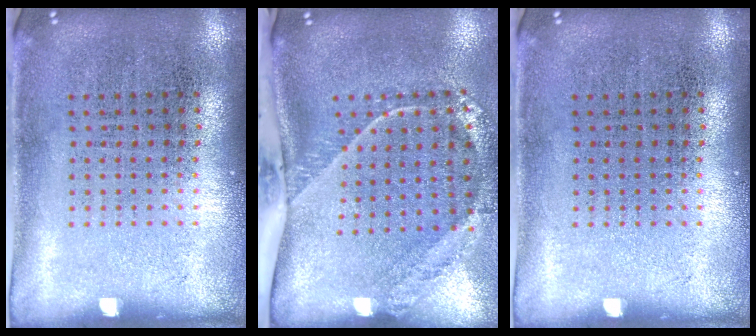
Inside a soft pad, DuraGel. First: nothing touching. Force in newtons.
{"total": 2.7, "press": 1.8, "slide": 2.0}
{"total": 0.0}